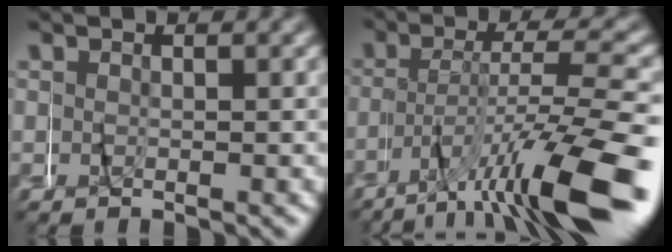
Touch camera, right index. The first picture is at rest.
{"total": 8.2, "force": [-4.8, 0.9, 6.6], "torque": [-0.093, 0.003, -0.075]}